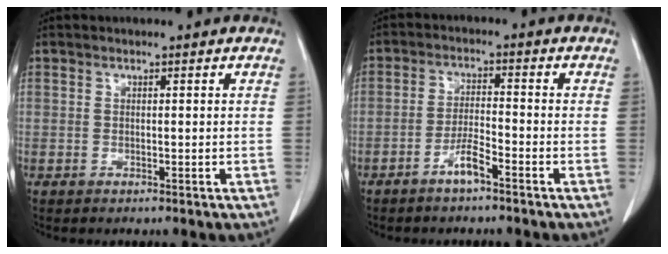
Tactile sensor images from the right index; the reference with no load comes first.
{"total": 3.9, "force": [-2.7, 0.3, 2.7], "torque": [-0.057, 0.002, -0.052]}